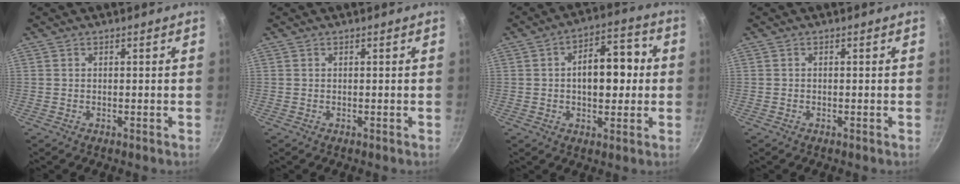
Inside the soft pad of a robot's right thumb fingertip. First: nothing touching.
{"total": 0.0}
{"total": 12.0, "force": [0.7, 6.7, 10.0], "torque": [-0.119, 0.025, 0.005]}
{"total": 0.0}